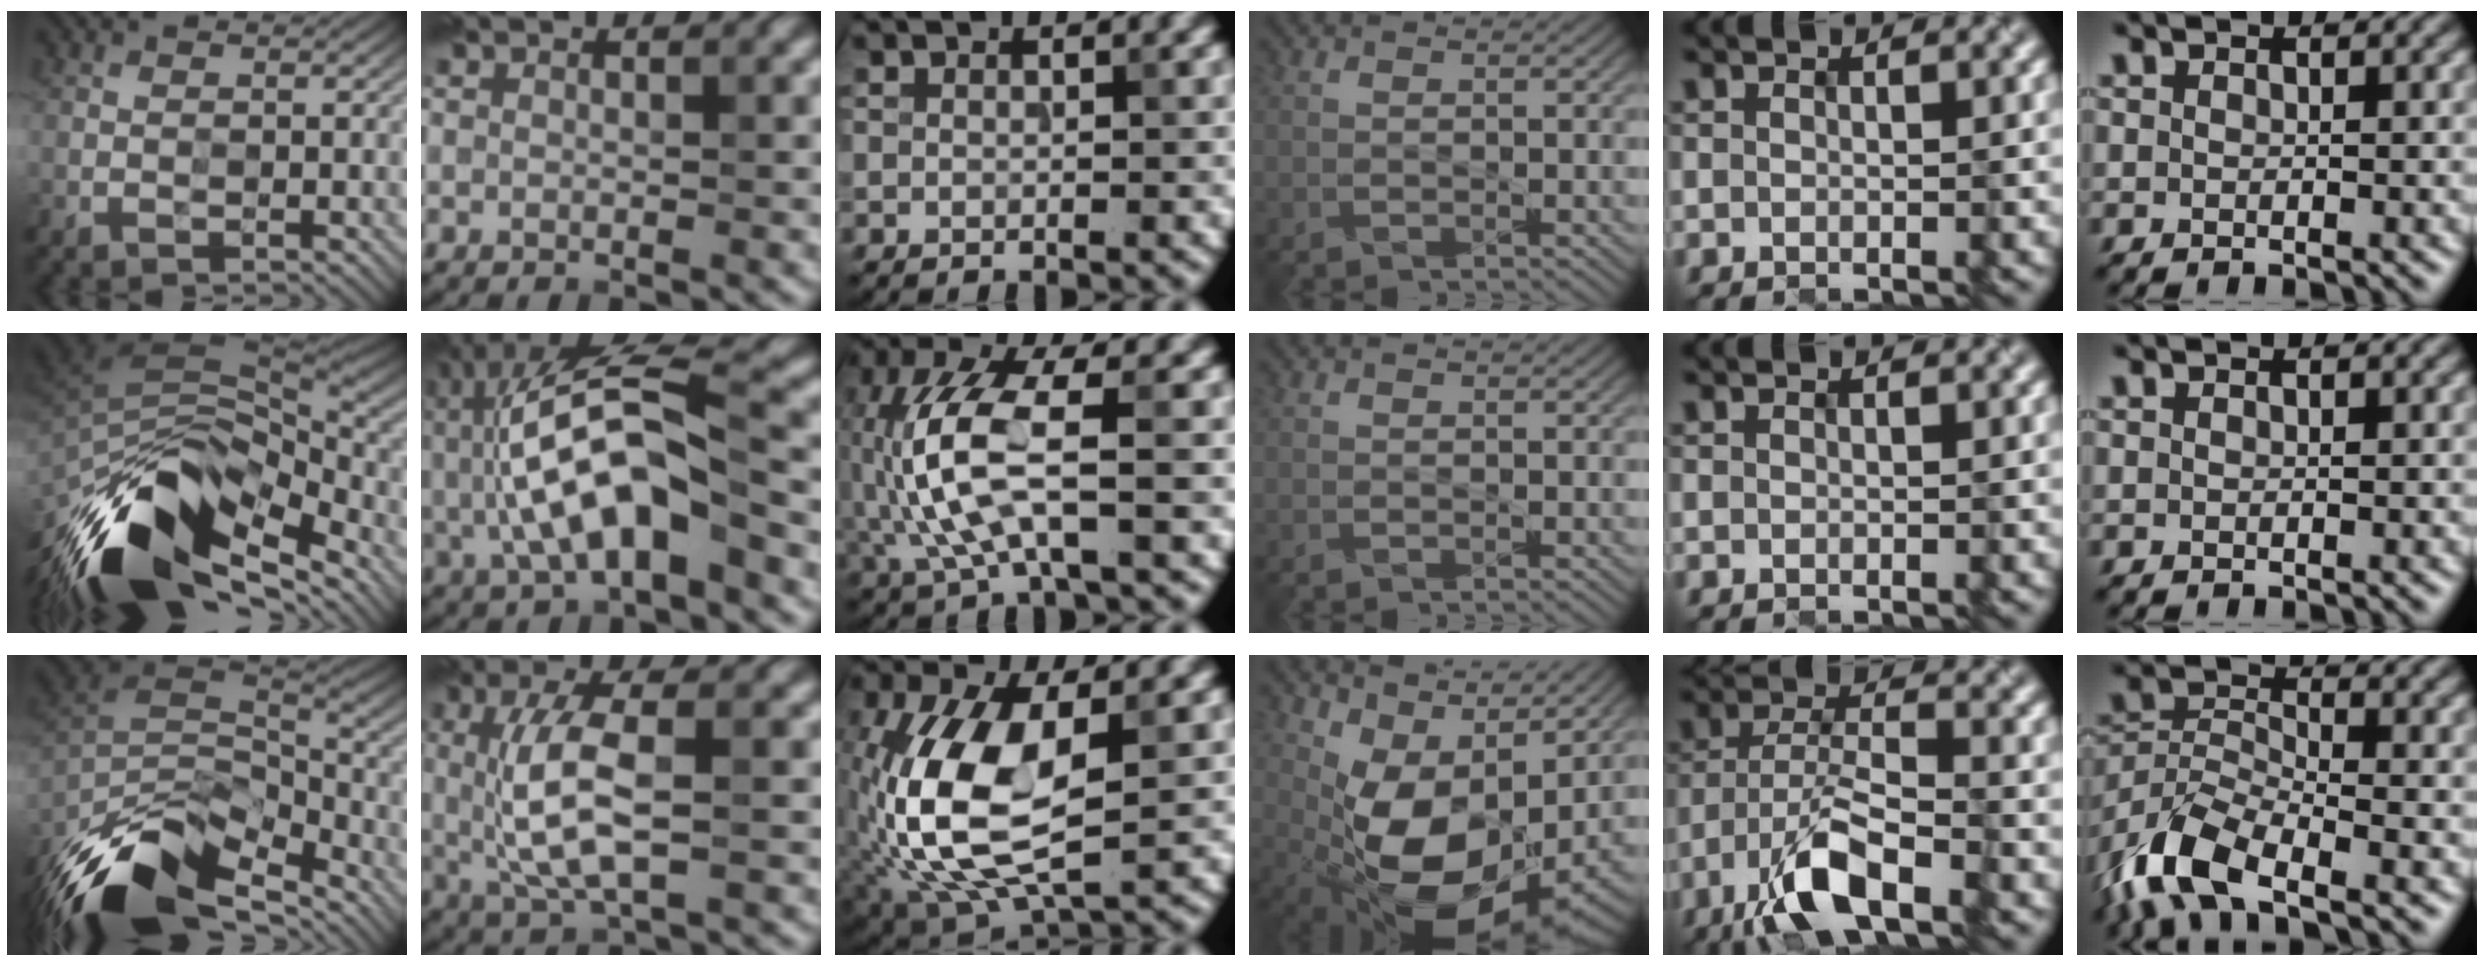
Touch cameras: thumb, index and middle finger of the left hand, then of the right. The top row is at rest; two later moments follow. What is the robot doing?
{"motion": "insert", "object": "ethernet cable"}